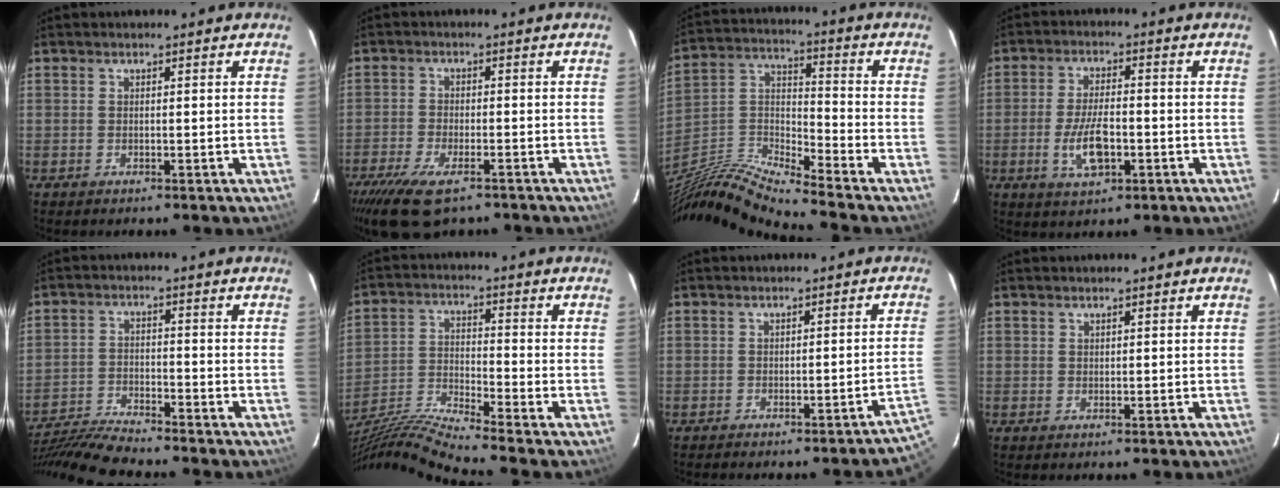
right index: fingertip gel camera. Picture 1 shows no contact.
{"total": 10.9, "force": [-7.6, 3.8, 6.7], "torque": [-0.159, -0.027, -0.137]}
{"total": 15.2, "force": [-13.3, -0.7, 7.3], "torque": [-0.167, -0.006, -0.268]}
{"total": 8.2, "force": [-2.5, 3.5, 7.0], "torque": [-0.143, -0.005, -0.042]}
{"total": 10.1, "force": [-9.7, -0.3, 2.9], "torque": [-0.081, -0.006, -0.188]}
{"total": 14.0, "force": [-12.5, -3.1, 5.5], "torque": [-0.116, -0.025, -0.238]}
{"total": 5.9, "force": [-4.5, -0.5, 3.8], "torque": [-0.048, -0.003, -0.050]}
{"total": 0.0}